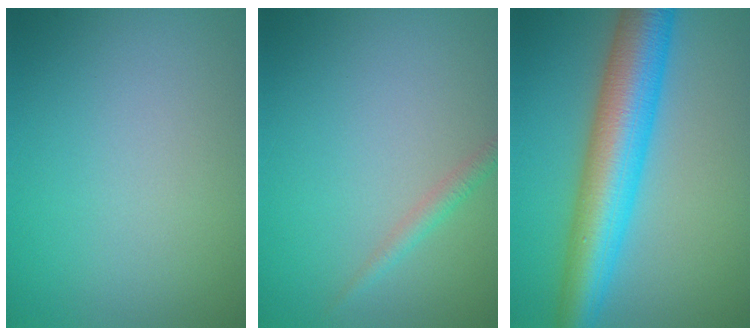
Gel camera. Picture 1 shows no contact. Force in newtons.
{"total": 1.4, "press": 1.4, "slide": 0.1}
{"total": 9.0, "press": 8.9, "slide": 0.2}